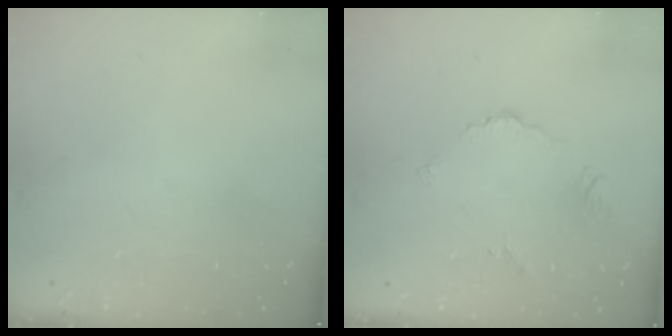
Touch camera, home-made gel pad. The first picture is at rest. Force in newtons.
{"total": 3.4, "press": 3.4, "slide": 0.5}